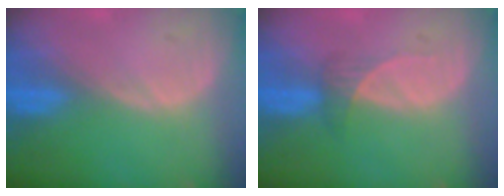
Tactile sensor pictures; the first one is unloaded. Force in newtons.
{"total": 2.1, "press": 1.9, "slide": 0.9}